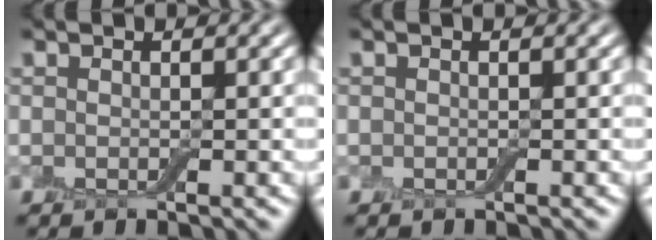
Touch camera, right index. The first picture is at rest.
{"total": 0.0}